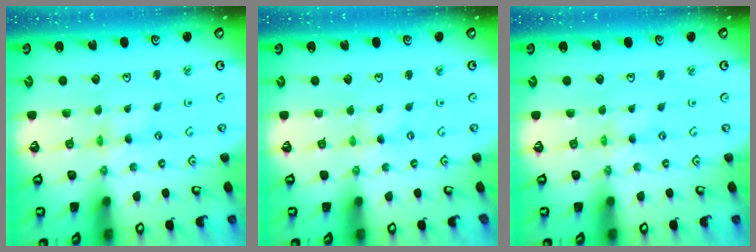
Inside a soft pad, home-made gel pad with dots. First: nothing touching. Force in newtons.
{"total": 0.0}
{"total": 0.0}